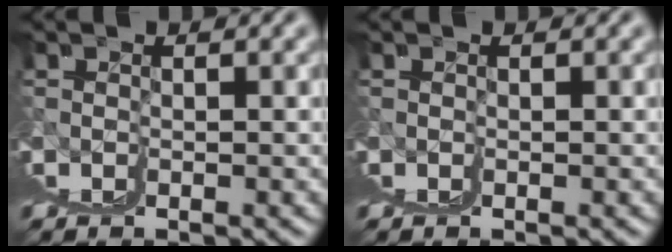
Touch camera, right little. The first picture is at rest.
{"total": 0.0}